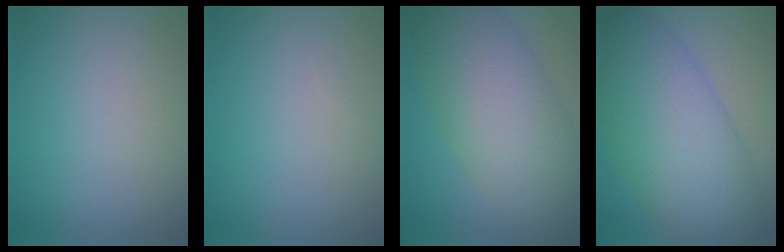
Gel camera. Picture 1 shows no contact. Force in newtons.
{"total": 0.0}
{"total": 9.5, "press": 9.5, "slide": 0.2}
{"total": 10.3, "press": 10.3, "slide": 0.1}